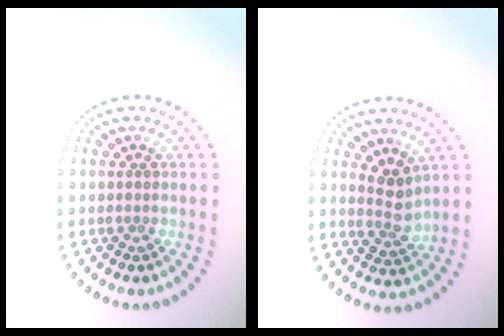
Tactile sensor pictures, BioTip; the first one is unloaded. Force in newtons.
{"total": 2.3, "press": 2.1, "slide": 1.0}